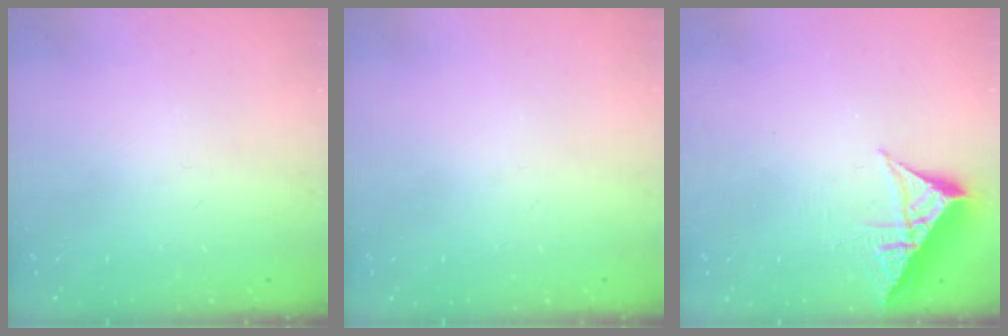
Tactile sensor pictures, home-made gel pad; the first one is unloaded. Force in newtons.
{"total": 0.0}
{"total": 6.1, "press": 6.0, "slide": 0.7}